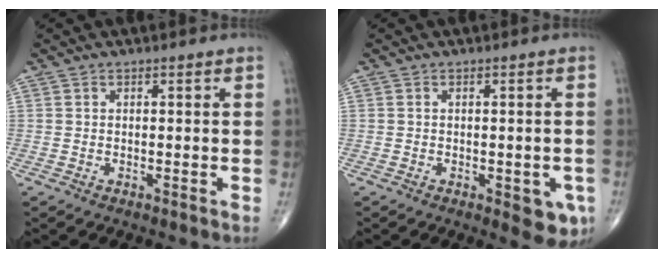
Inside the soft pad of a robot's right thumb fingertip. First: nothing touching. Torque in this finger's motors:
{"motor_torque": [0.74, 0.82, 0.02, -0.11, 0.14]}